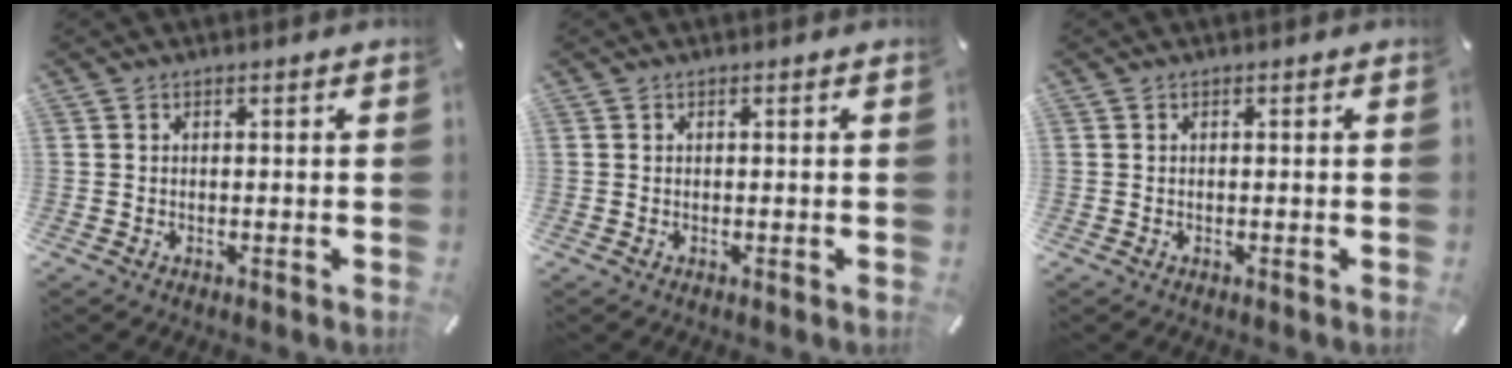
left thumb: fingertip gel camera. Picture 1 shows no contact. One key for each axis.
{"total": 0.0}
{"total": 0.0}